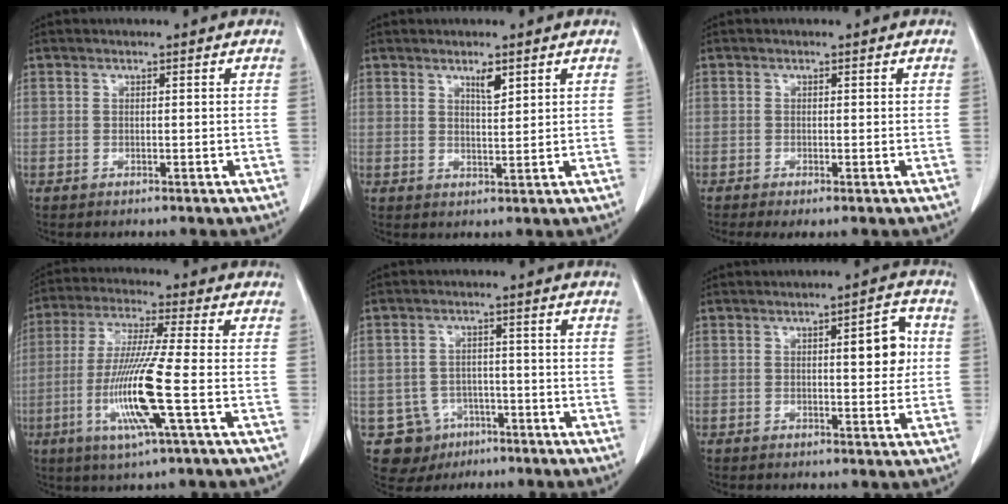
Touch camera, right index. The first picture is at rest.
{"total": 2.6, "force": [1.7, 0.5, 1.9], "torque": [-0.035, -0.003, 0.031]}
{"total": 1.6, "force": [-0.8, 0.3, 1.3], "torque": [-0.023, -0.006, -0.013]}
{"total": 12.4, "force": [-3.3, -0.6, 11.9], "torque": [-0.247, -0.019, -0.069]}
{"total": 7.1, "force": [-3.2, 6.3, 0.5], "torque": [-0.011, 0.011, -0.038]}
{"total": 5.7, "force": [0.9, 1.6, 5.4], "torque": [-0.072, 0.010, 0.012]}